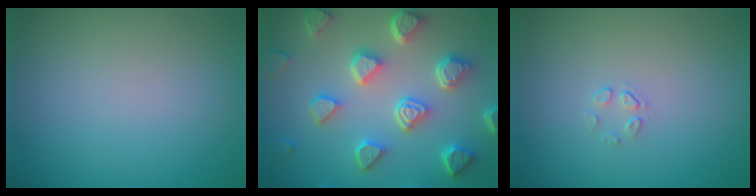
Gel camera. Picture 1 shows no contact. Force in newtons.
{"total": 6.8, "press": 5.4, "slide": 4.2}
{"total": 0.7, "press": 0.4, "slide": 0.6}